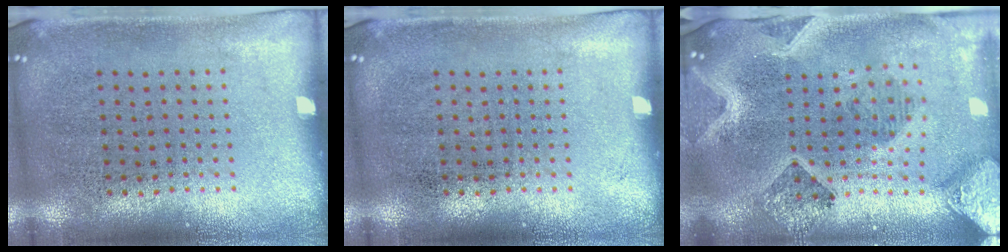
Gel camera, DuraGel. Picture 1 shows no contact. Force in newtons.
{"total": 0.0}
{"total": 3.7, "press": 3.0, "slide": 2.2}